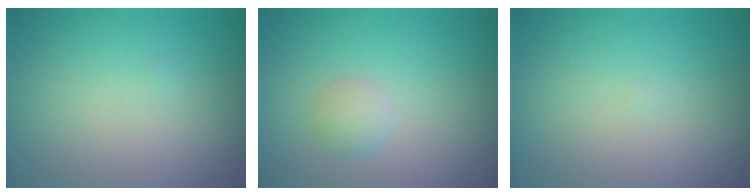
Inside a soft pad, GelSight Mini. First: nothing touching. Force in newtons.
{"total": 1.4, "press": 1.4, "slide": 0.0}
{"total": 0.0}